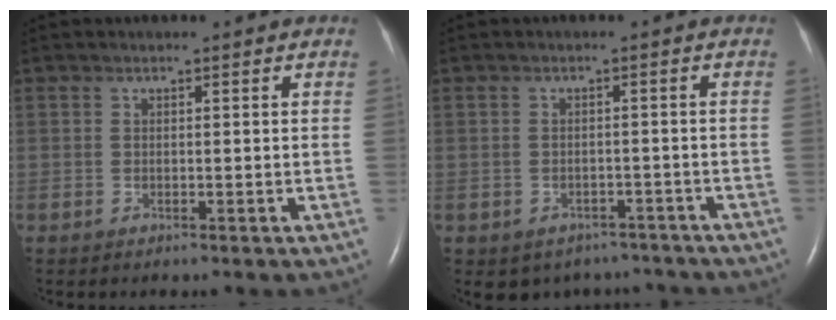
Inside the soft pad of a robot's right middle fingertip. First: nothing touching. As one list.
[{"total": 6.5, "force": [-5.3, 3.8, 0.6], "torque": [0.002, 0.016, -0.059]}]